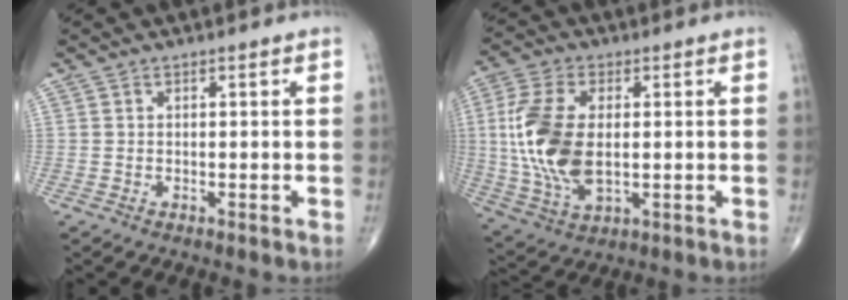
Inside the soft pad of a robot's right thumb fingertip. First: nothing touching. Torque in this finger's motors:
{"motor_torque": [-0.03, 0.66, 1.72, 0.42, 0.56]}